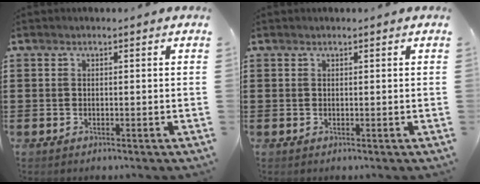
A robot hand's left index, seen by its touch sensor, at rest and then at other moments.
{"total": 0.0}